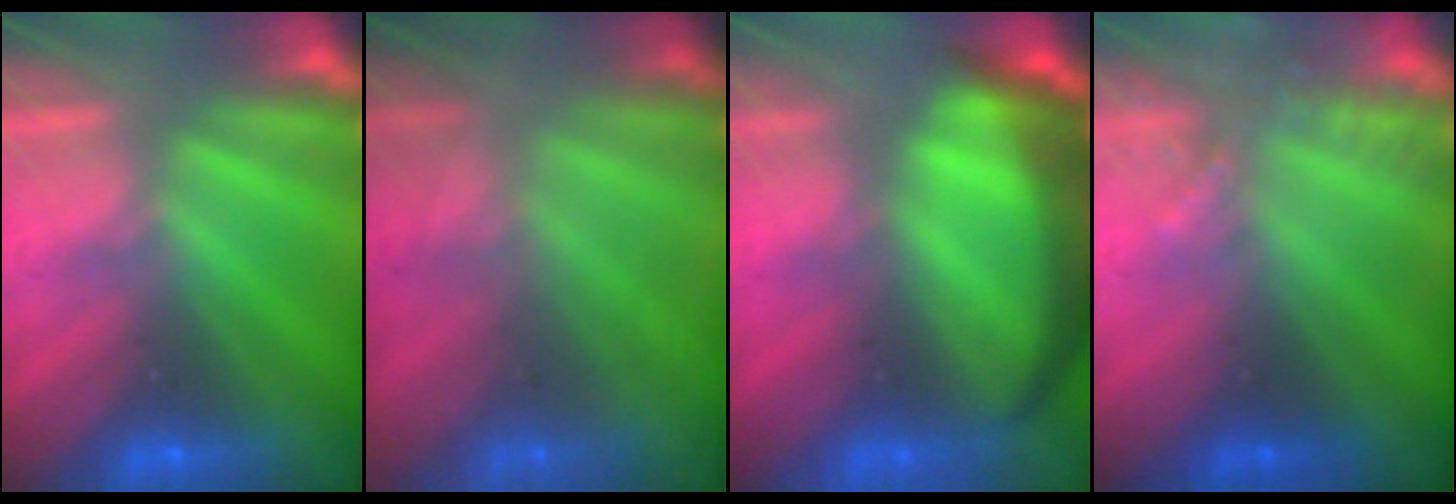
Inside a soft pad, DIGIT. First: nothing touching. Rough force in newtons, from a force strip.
{"total": 7.0}
{"total": 9.4}
{"total": 2.1}